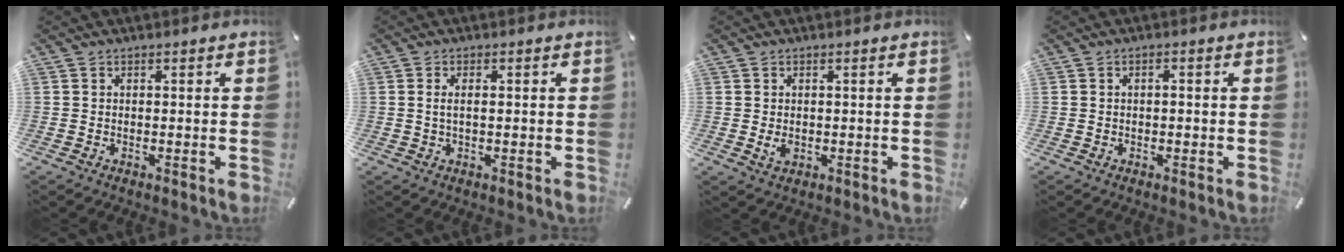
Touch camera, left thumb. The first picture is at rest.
{"total": 2.3, "force": [0.1, 0.8, 2.2], "torque": [-0.049, -0.002, -0.001]}
{"total": 2.0, "force": [-0.2, 1.3, 1.4], "torque": [-0.034, 0.000, -0.006]}
{"total": 1.1, "force": [-0.1, 0.5, 0.9], "torque": [-0.017, 0.002, -0.003]}